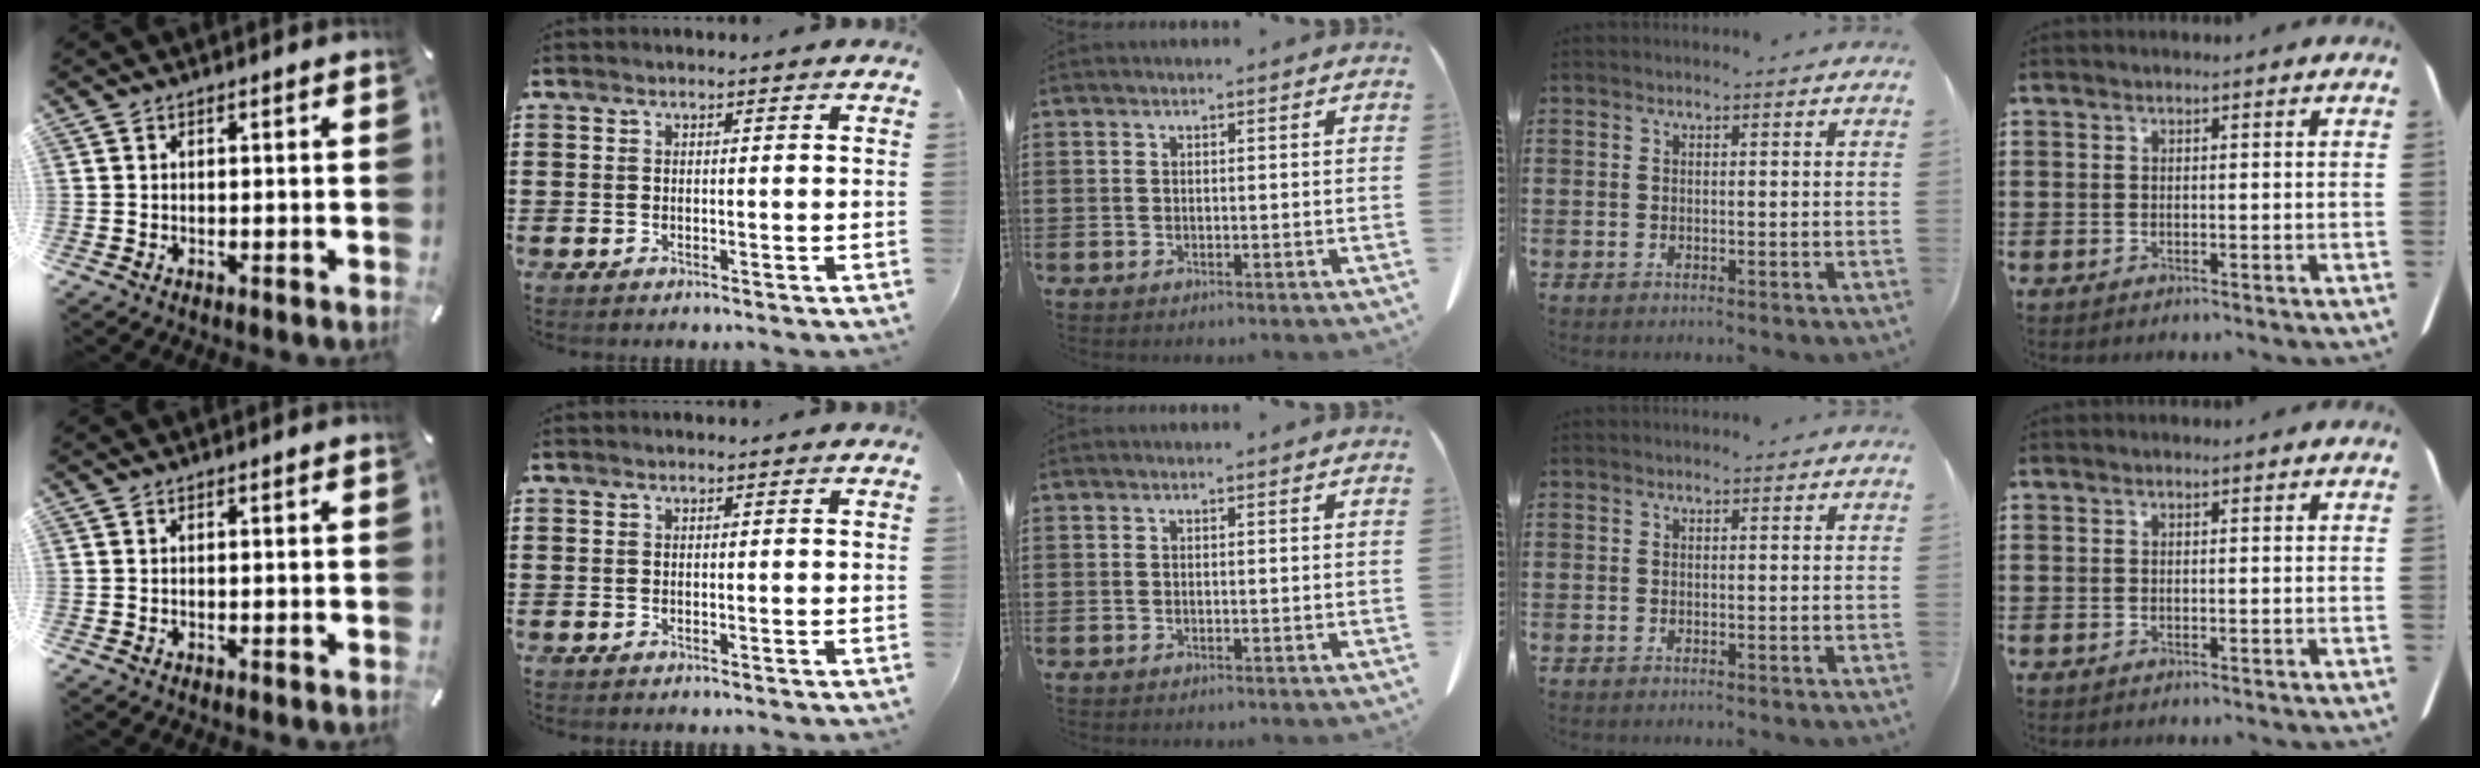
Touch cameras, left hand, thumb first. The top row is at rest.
{}